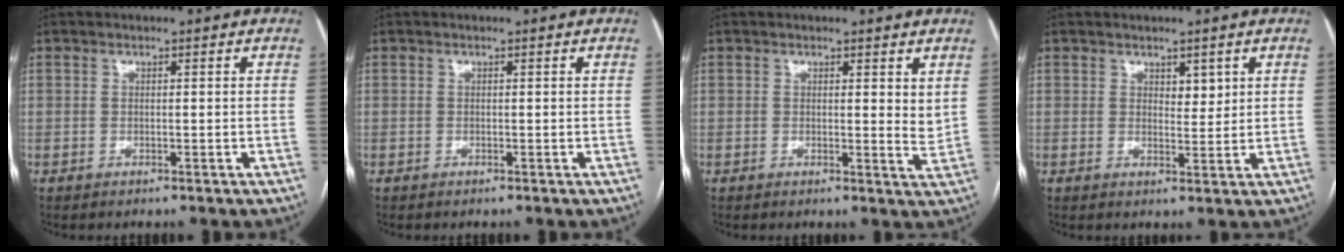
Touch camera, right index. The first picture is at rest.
{"total": 0.0}
{"total": 2.7, "force": [1.6, 0.8, 1.9], "torque": [-0.025, -0.015, 0.017]}
{"total": 2.3, "force": [1.3, 1.2, 1.5], "torque": [-0.019, -0.004, 0.024]}